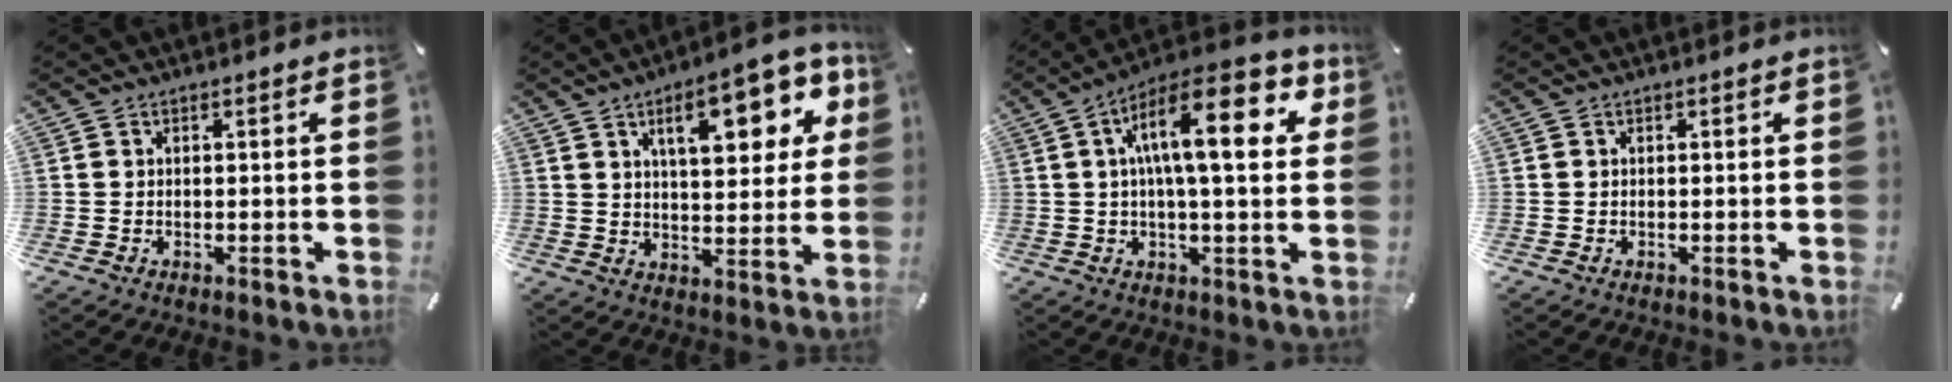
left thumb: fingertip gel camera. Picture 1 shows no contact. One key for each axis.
{"total": 16.7, "fx": 7.5, "fy": 6.9, "fz": 13.2, "tx": -0.183, "ty": -0.018, "tz": 0.114}
{"total": 17.5, "fx": 5.5, "fy": 5.5, "fz": 15.7, "tx": -0.243, "ty": -0.016, "tz": 0.082}
{"total": 0.0}